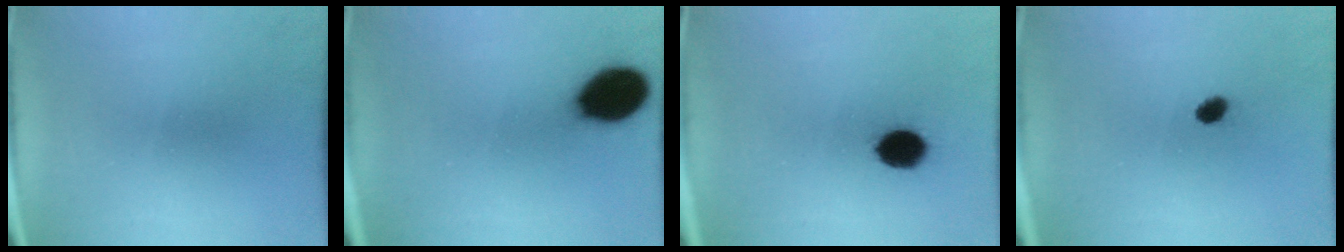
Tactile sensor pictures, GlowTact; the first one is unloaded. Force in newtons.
{"total": 13.7}
{"total": 7.2}
{"total": 1.7}